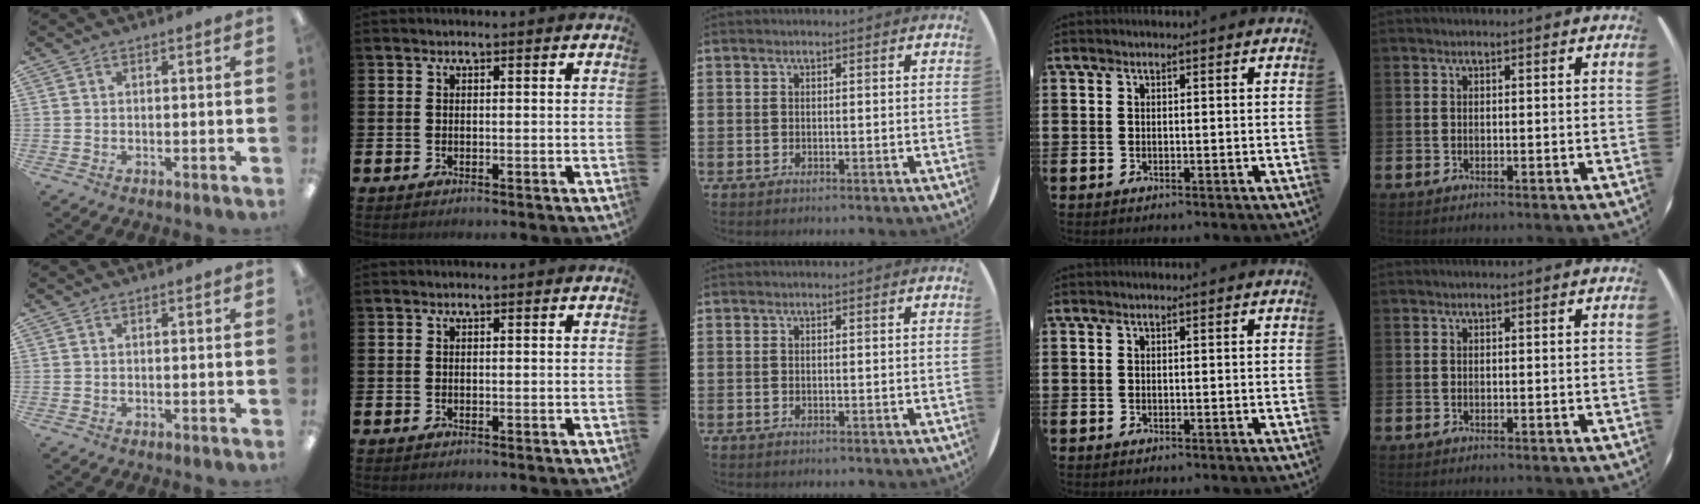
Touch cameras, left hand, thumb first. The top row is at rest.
{}